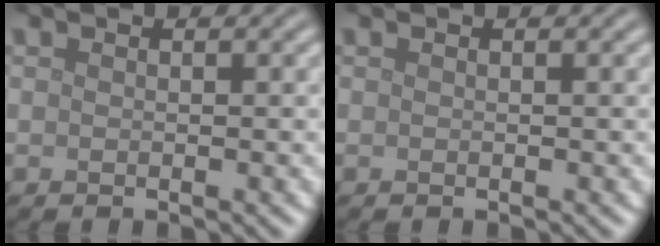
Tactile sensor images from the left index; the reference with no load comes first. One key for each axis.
{"total": 0.0}